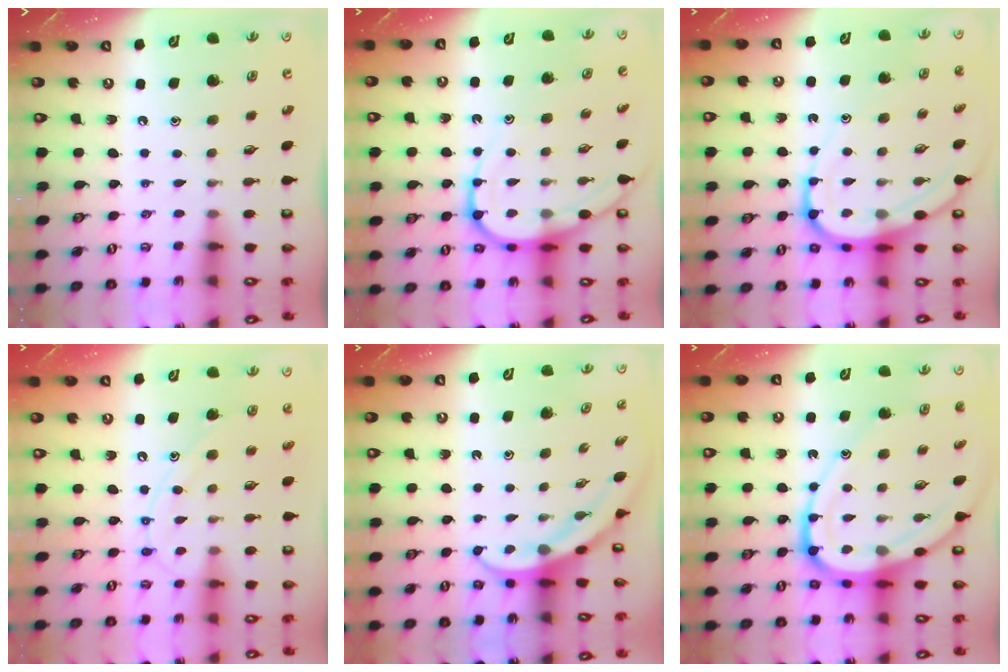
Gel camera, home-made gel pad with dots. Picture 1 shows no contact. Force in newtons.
{"total": 10.8, "press": 10.8, "slide": 1.0}
{"total": 13.1, "press": 13.1, "slide": 1.2}
{"total": 10.7, "press": 10.7, "slide": 0.9}
{"total": 4.0, "press": 3.9, "slide": 0.4}
{"total": 19.1, "press": 19.0, "slide": 2.0}